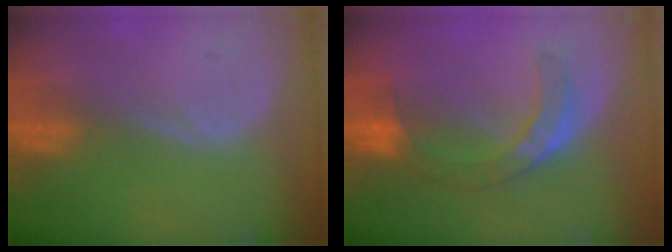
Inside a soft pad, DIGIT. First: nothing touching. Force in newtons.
{"total": 7.6, "press": 6.7, "slide": 3.6}